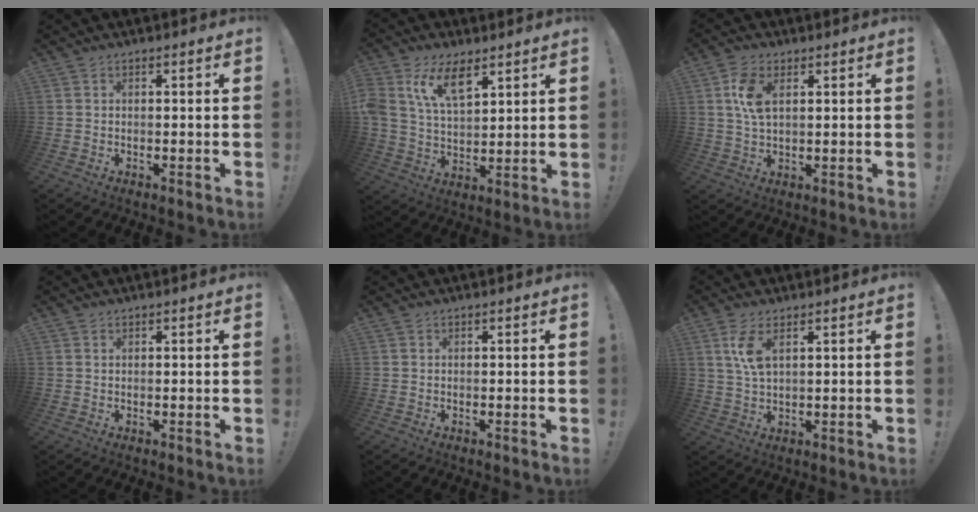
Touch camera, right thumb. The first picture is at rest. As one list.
[{"total": 12.8, "force": [7.0, 6.6, 8.4], "torque": [-0.172, -0.022, 0.130]}, {"total": 7.5, "force": [2.4, 4.0, 5.9], "torque": [-0.118, -0.001, 0.040]}, {"total": 0.0}, {"total": 0.0}, {"total": 6.5, "force": [2.4, 2.5, 5.4], "torque": [-0.110, -0.009, 0.038]}]